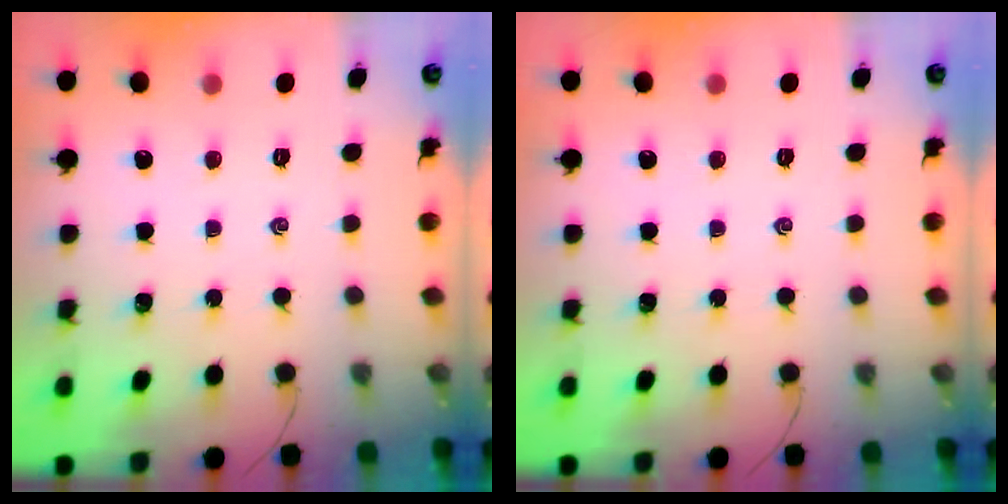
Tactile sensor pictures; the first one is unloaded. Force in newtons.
{"total": 0.0}